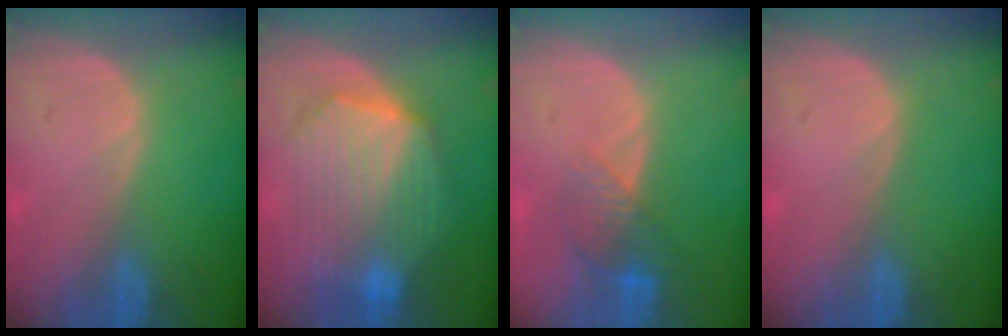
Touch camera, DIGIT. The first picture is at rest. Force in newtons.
{"total": 10.7, "press": 10.7, "slide": 0.7}
{"total": 4.4, "press": 3.8, "slide": 2.1}
{"total": 0.0}